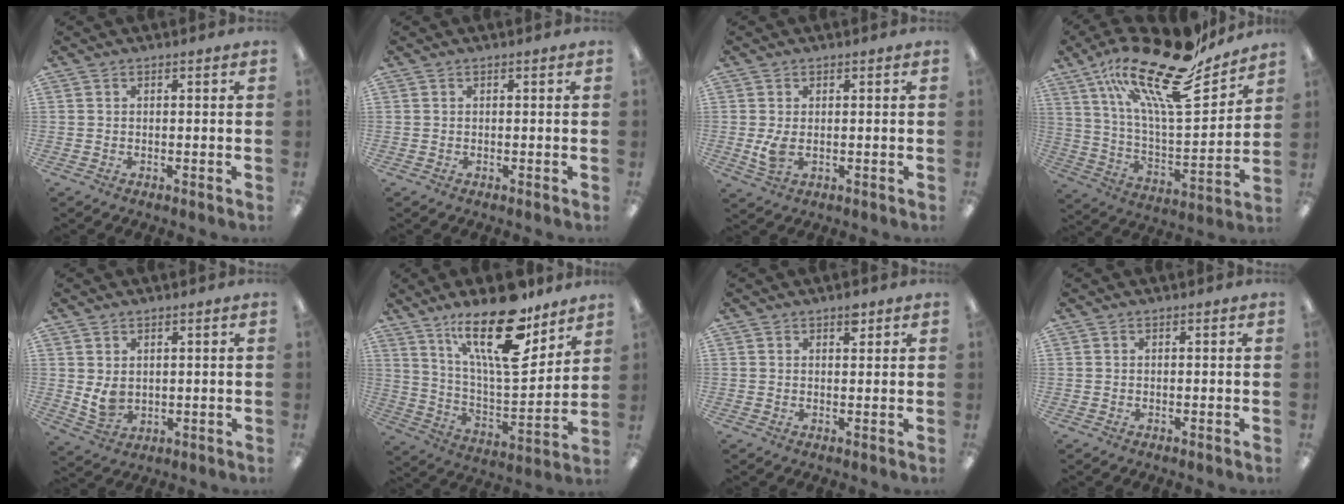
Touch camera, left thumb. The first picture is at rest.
{"total": 0.0}
{"total": 4.4, "force": [0.1, 2.6, 3.5], "torque": [-0.068, -0.009, -0.003]}
{"total": 25.4, "force": [18.6, 7.3, 15.8], "torque": [-0.256, -0.119, 0.310]}
{"total": 4.8, "force": [1.6, 3.6, 2.8], "torque": [-0.051, -0.014, 0.027]}
{"total": 22.5, "force": [14.6, 7.6, 15.4], "torque": [-0.258, -0.089, 0.244]}
{"total": 2.5, "force": [1.7, 1.1, 1.4], "torque": [-0.006, -0.008, 0.026]}
{"total": 0.0}